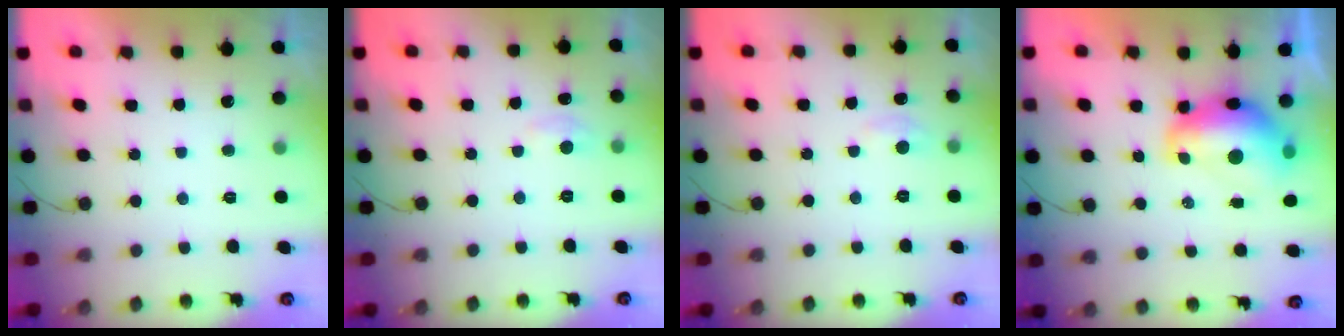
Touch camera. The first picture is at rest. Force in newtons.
{"total": 2.9, "press": 2.9, "slide": 0.4}
{"total": 2.9, "press": 2.9, "slide": 0.4}
{"total": 10.1, "press": 10.1, "slide": 0.9}